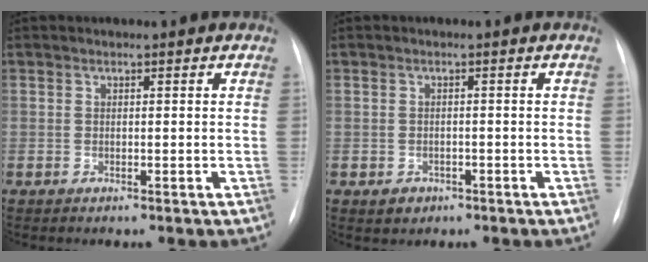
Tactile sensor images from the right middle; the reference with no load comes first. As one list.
[{"total": 1.9, "force": [-1.0, 1.5, 0.5], "torque": [-0.006, 0.004, -0.008]}]